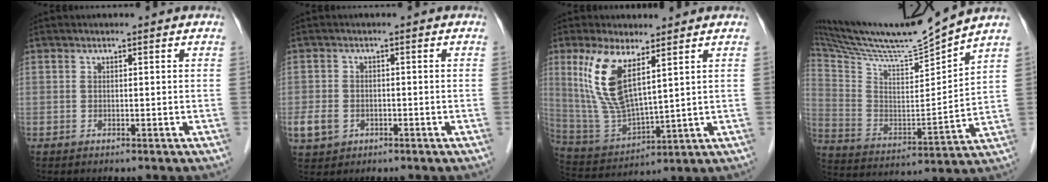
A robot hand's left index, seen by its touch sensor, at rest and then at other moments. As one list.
[{"total": 4.8, "force": [-2.0, 3.9, 2.0], "torque": [-0.055, 0.001, -0.025]}, {"total": 11.3, "force": [5.3, 2.8, 9.5], "torque": [-0.215, -0.005, 0.116]}, {"total": 17.2, "force": [15.8, -1.3, 6.8], "torque": [-0.137, -0.022, 0.280]}]